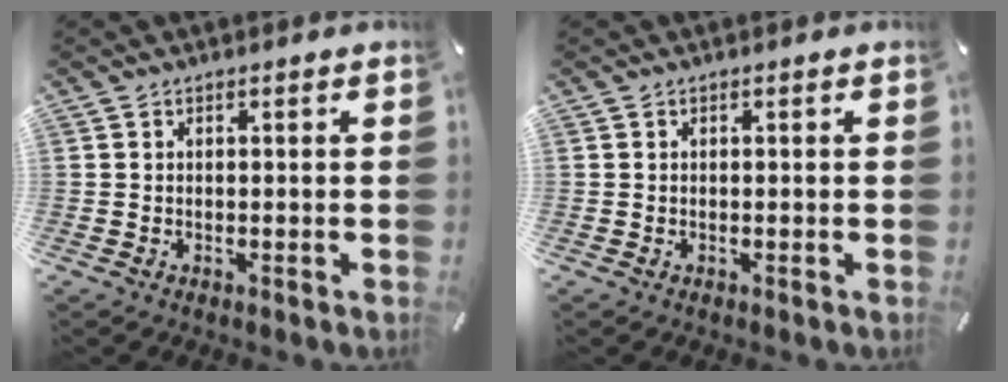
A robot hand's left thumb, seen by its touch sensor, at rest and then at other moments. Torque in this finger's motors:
{"motor_torque": [-0.08, 0.13, -0.01, 0.01, 0.02]}